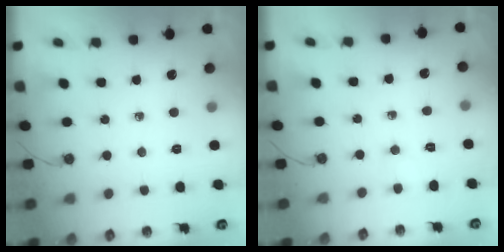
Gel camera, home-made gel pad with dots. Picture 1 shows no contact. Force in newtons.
{"total": 14.4, "press": 3.2, "slide": 14.0}